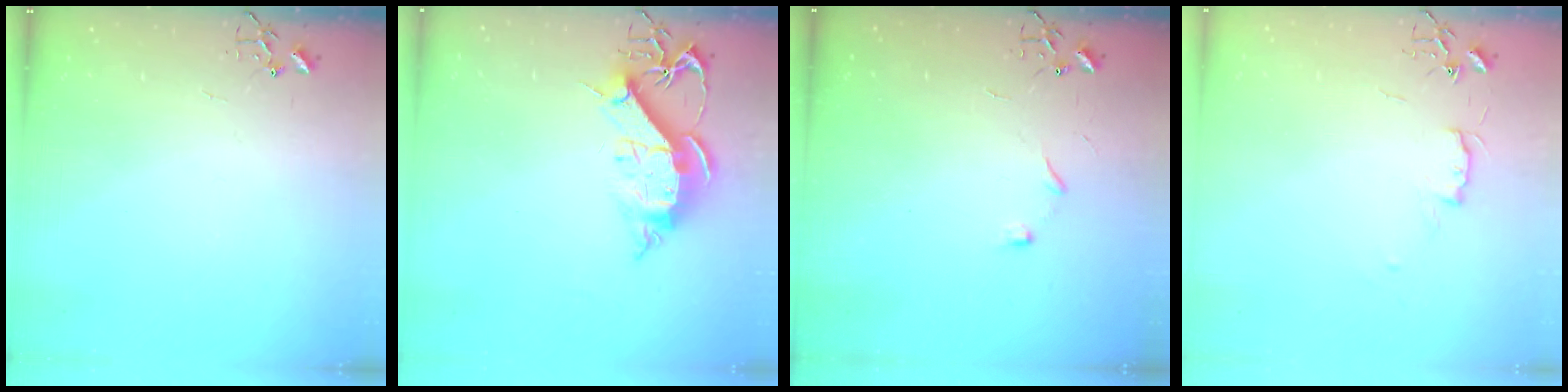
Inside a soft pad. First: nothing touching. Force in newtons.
{"total": 13.2, "press": 13.1, "slide": 1.5}
{"total": 4.3, "press": 4.3, "slide": 0.6}
{"total": 5.8, "press": 5.7, "slide": 0.7}